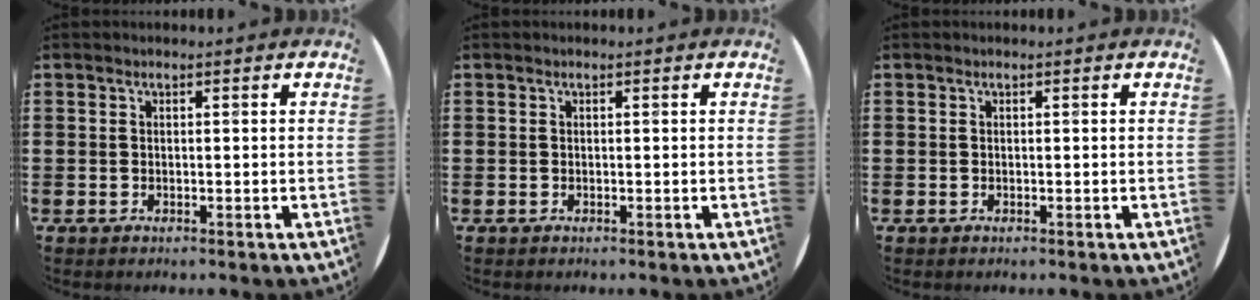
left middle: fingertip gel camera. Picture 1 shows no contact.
{"total": 0.0}
{"total": 0.0}